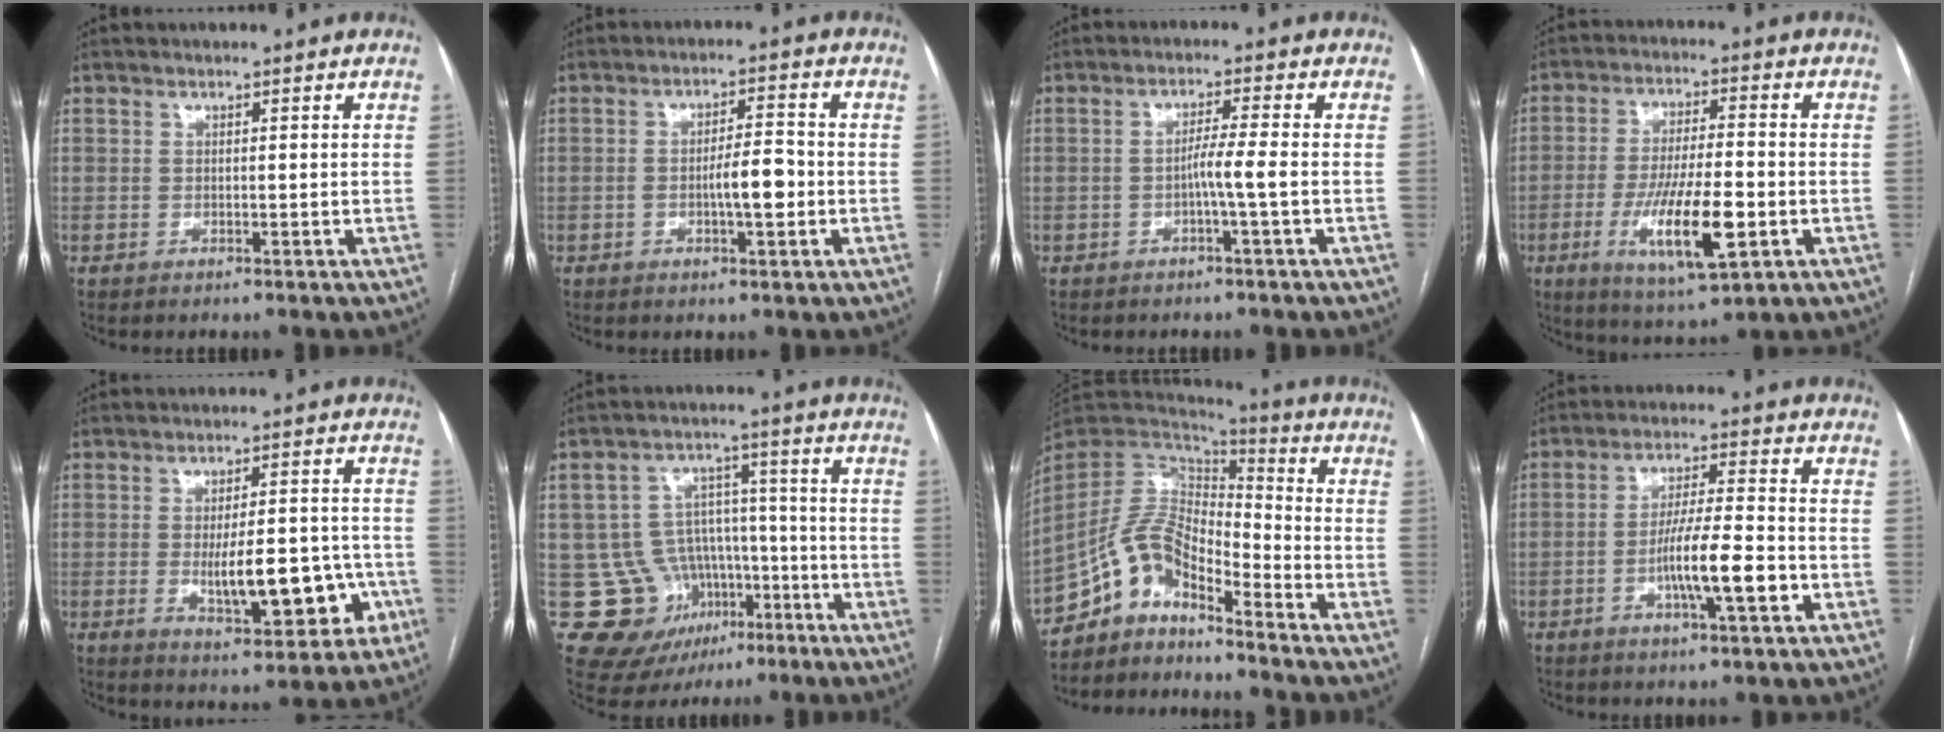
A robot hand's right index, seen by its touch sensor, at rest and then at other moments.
{"total": 5.5, "force": [-1.2, 1.2, 5.2], "torque": [-0.087, 0.007, -0.018]}
{"total": 3.4, "force": [-1.0, -0.8, 3.2], "torque": [-0.051, 0.003, -0.019]}
{"total": 12.8, "force": [-3.8, 2.3, 12.0], "torque": [-0.222, -0.018, -0.060]}
{"total": 12.3, "force": [-3.1, 4.4, 11.1], "torque": [-0.153, 0.011, -0.032]}
{"total": 13.0, "force": [-4.8, 11.7, 3.1], "torque": [-0.052, 0.067, -0.057]}
{"total": 10.7, "force": [-8.8, 3.0, 5.3], "torque": [-0.103, 0.032, -0.169]}
{"total": 9.4, "force": [-3.1, 0.8, 8.9], "torque": [-0.154, -0.001, -0.055]}